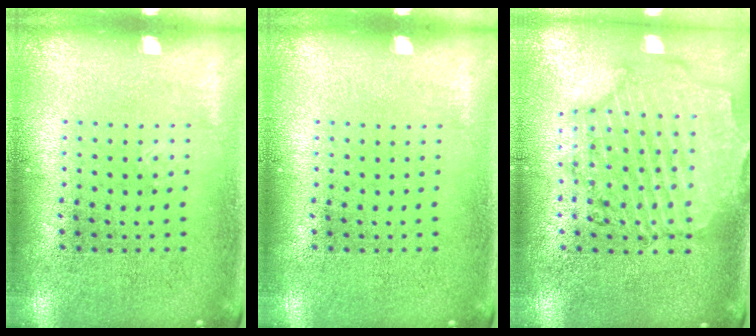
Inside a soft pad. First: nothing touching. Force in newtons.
{"total": 0.0}
{"total": 1.6, "press": 1.6, "slide": 0.4}